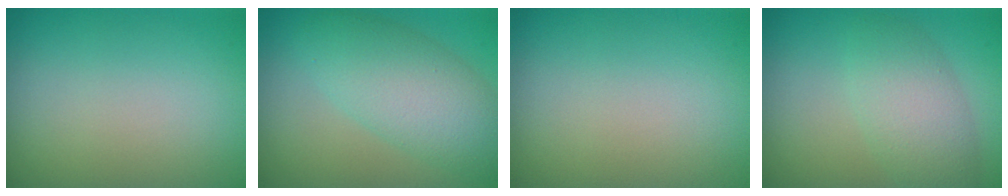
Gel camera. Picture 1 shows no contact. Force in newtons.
{"total": 6.0, "press": 6.0, "slide": 0.4}
{"total": 0.0}
{"total": 4.1, "press": 4.1, "slide": 0.1}